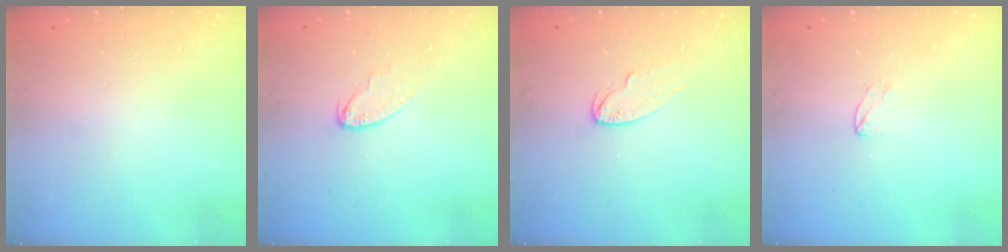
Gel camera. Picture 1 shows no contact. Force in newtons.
{"total": 5.0, "press": 5.0, "slide": 0.4}
{"total": 5.4, "press": 5.3, "slide": 0.6}
{"total": 3.5, "press": 3.5, "slide": 0.4}